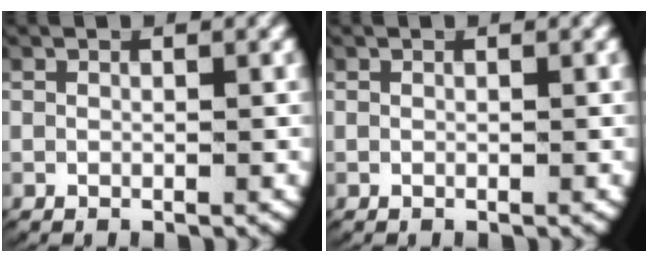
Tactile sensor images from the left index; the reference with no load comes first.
{"total": 0.0}